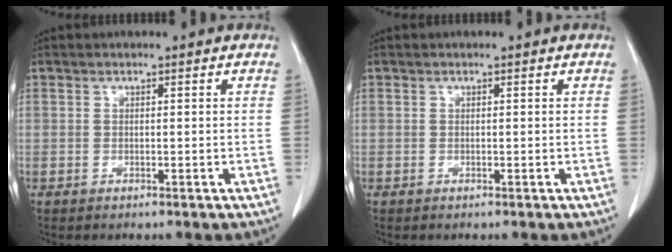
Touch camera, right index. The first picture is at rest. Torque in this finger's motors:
{"motor_torque": [0.00, 0.00, 0.00, 0.00]}